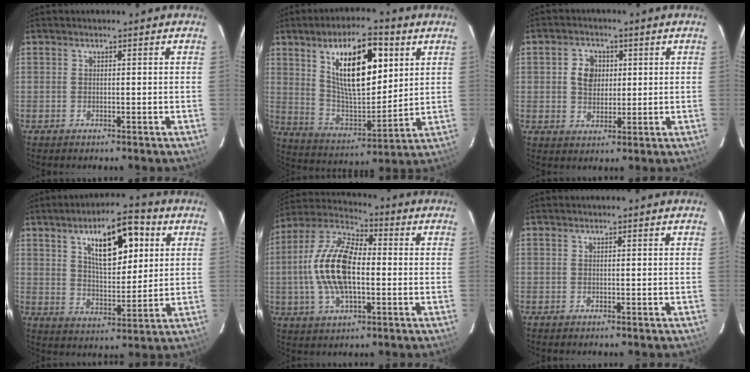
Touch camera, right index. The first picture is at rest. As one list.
[{"total": 18.2, "force": [7.2, 7.2, 15.1], "torque": [-0.249, 0.009, 0.137]}, {"total": 5.3, "force": [1.0, 4.5, 2.7], "torque": [-0.046, 0.015, 0.021]}, {"total": 13.9, "force": [5.8, 5.6, 11.3], "torque": [-0.171, 0.022, 0.102]}, {"total": 16.2, "force": [-0.9, 7.7, 14.3], "torque": [-0.291, 0.013, -0.023]}, {"total": 0.0}]